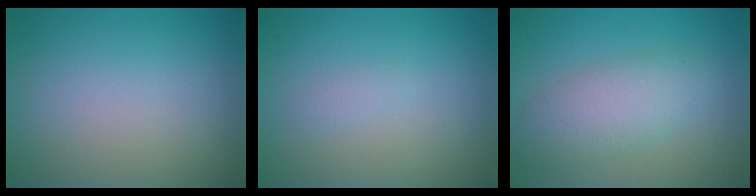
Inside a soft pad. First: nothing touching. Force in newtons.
{"total": 0.7, "press": 0.7, "slide": 0.1}
{"total": 4.4, "press": 4.4, "slide": 0.3}